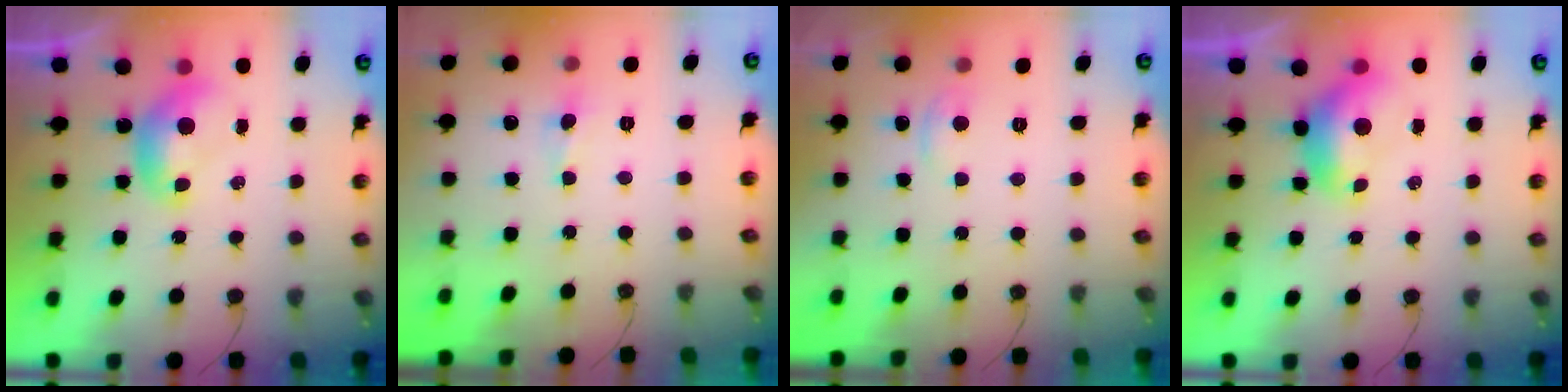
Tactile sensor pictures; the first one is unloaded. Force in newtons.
{"total": 0.6, "press": 0.5, "slide": 0.3}
{"total": 0.8, "press": 0.4, "slide": 0.7}
{"total": 0.5, "press": 0.1, "slide": 0.5}